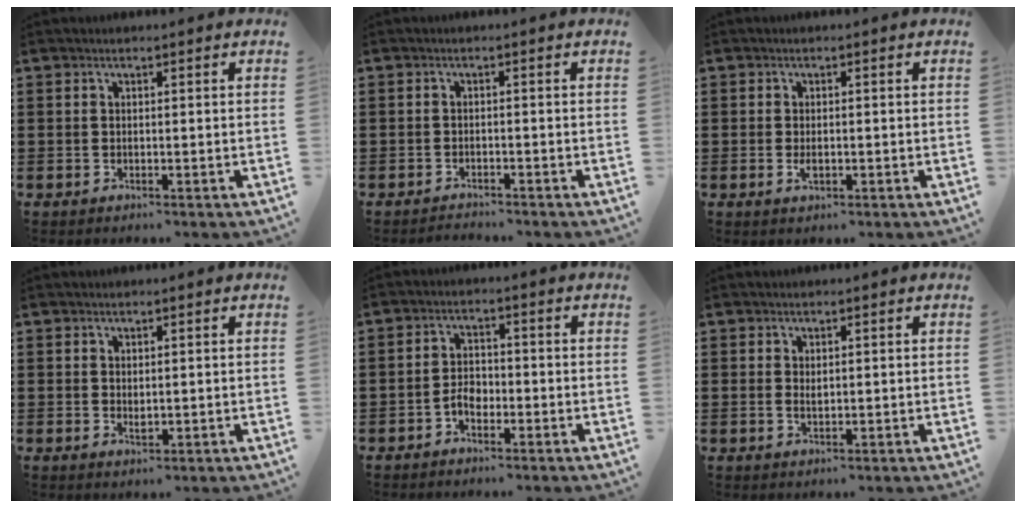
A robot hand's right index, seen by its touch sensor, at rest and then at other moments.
{"total": 1.4, "force": [-1.4, 0.0, -0.1], "torque": [-0.003, 0.001, -0.029]}
{"total": 1.5, "force": [-0.3, 0.7, 1.3], "torque": [-0.024, -0.001, -0.006]}
{"total": 1.1, "force": [0.3, 0.6, 0.9], "torque": [-0.017, 0.003, 0.006]}
{"total": 2.9, "force": [-1.4, 1.8, 1.8], "torque": [-0.044, 0.002, -0.030]}
{"total": 1.0, "force": [0.2, 0.5, 0.8], "torque": [-0.017, 0.004, 0.003]}